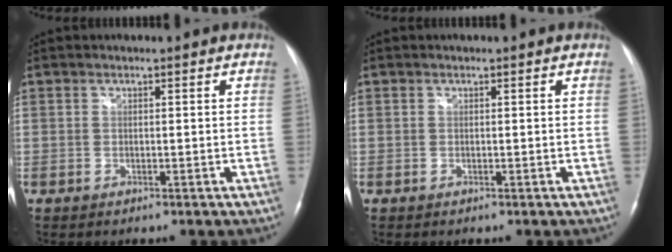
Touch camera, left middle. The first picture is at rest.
{"total": 0.0}